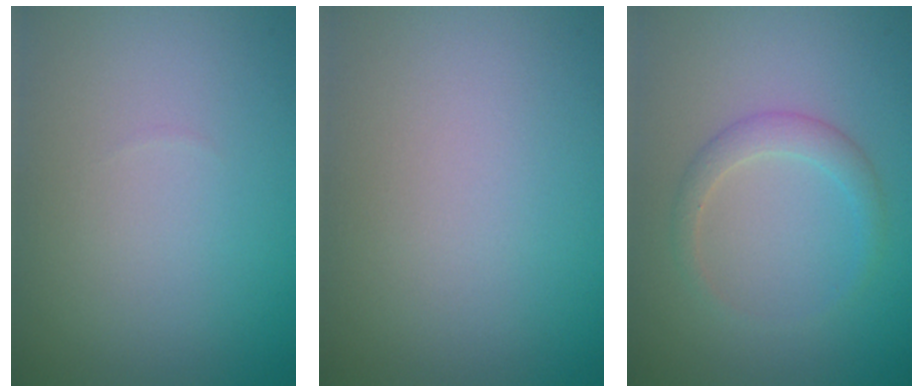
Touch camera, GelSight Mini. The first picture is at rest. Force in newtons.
{"total": 0.0}
{"total": 1.9, "press": 1.9, "slide": 0.1}